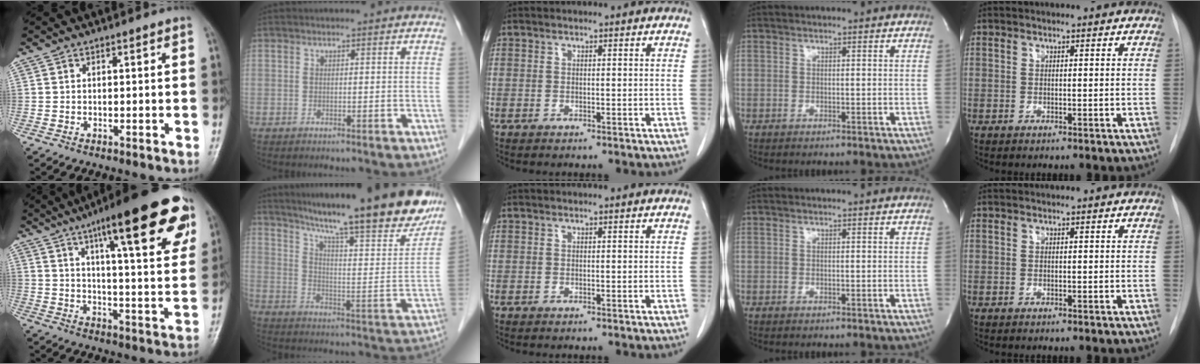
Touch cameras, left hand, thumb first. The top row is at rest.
{"thumb": {"total": 24.8, "force": [13.2, 5.5, 20.2], "torque": [-0.262, -0.023, 0.188]}, "index": {"total": 25.6, "force": [21.5, 2.9, 13.6], "torque": [-0.211, -0.045, 0.292]}}